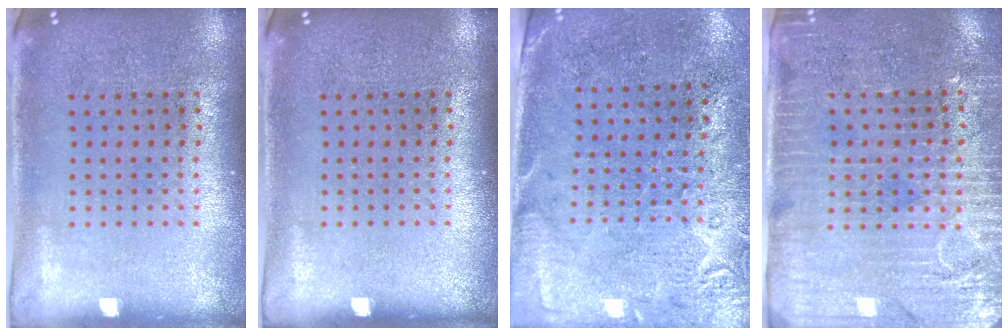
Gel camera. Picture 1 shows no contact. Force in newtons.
{"total": 0.0}
{"total": 2.8, "press": 2.4, "slide": 1.4}
{"total": 3.6, "press": 3.2, "slide": 1.8}